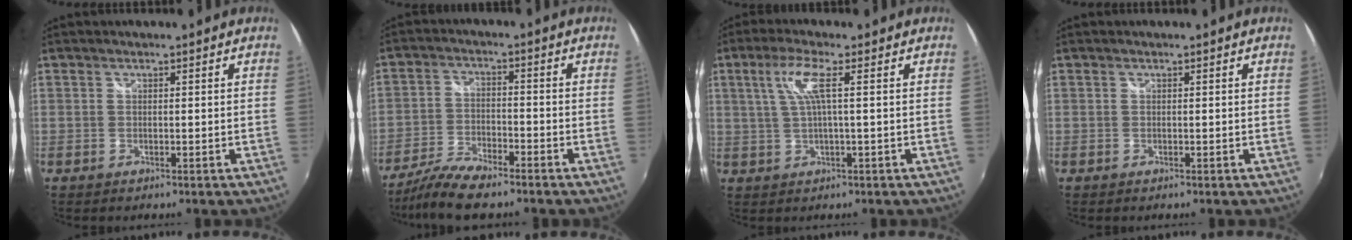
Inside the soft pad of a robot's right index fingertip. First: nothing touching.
{"total": 8.7, "force": [-7.4, 1.8, 4.2], "torque": [-0.098, -0.012, -0.141]}
{"total": 5.5, "force": [1.4, -0.1, 5.4], "torque": [-0.106, 0.003, 0.034]}
{"total": 0.0}